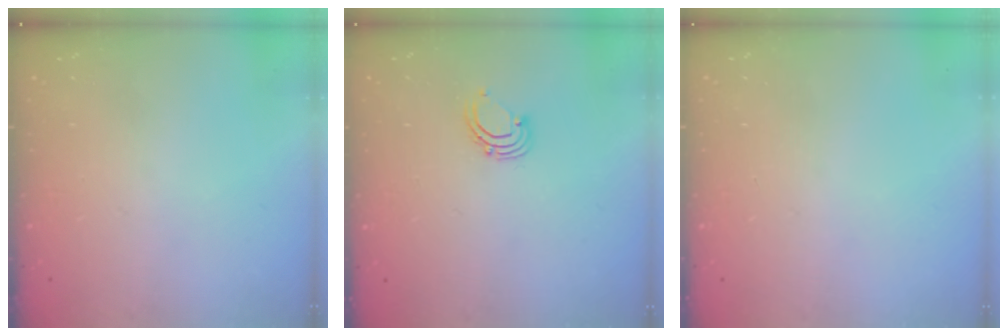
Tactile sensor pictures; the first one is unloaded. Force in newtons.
{"total": 2.9, "press": 2.9, "slide": 0.2}
{"total": 0.0}